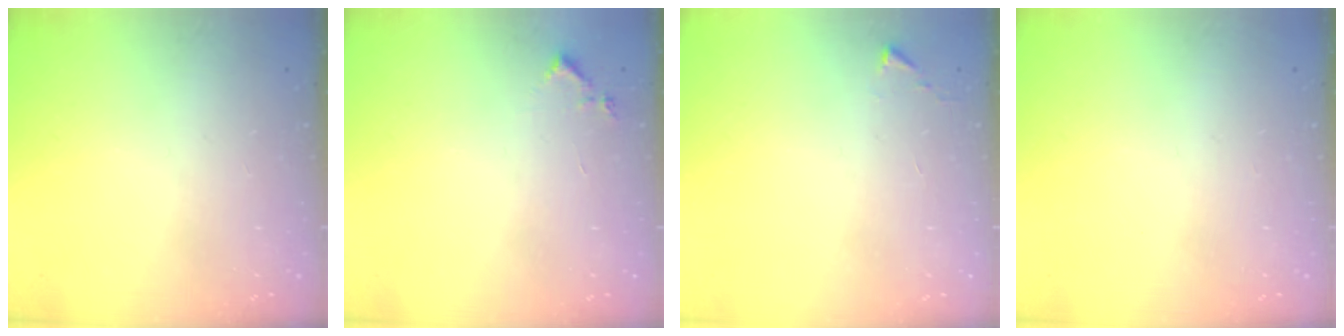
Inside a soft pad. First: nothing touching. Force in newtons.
{"total": 4.9, "press": 4.8, "slide": 0.5}
{"total": 2.7, "press": 2.7, "slide": 0.5}
{"total": 0.0}